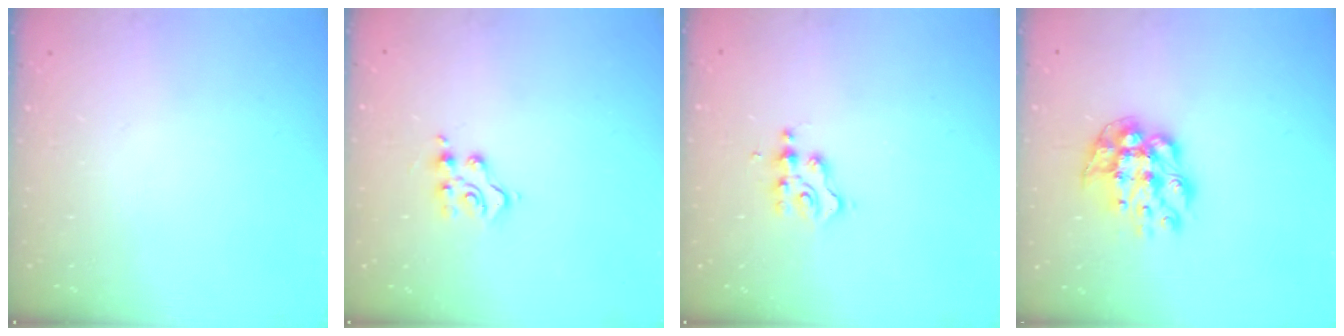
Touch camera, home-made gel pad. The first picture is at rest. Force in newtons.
{"total": 4.9, "press": 4.9, "slide": 0.2}
{"total": 3.0, "press": 3.0, "slide": 0.2}
{"total": 10.8, "press": 10.8, "slide": 0.9}